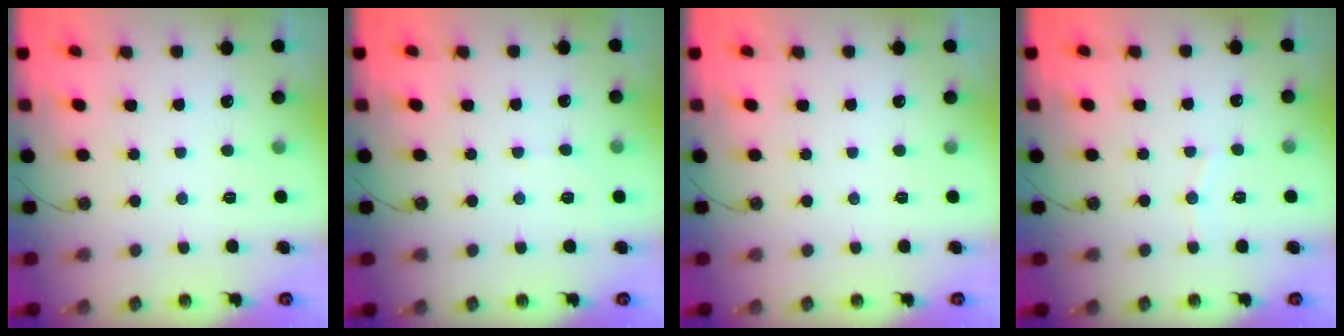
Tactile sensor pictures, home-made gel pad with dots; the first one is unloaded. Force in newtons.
{"total": 3.6, "press": 3.6, "slide": 0.5}
{"total": 0.0}
{"total": 3.9, "press": 3.9, "slide": 0.5}